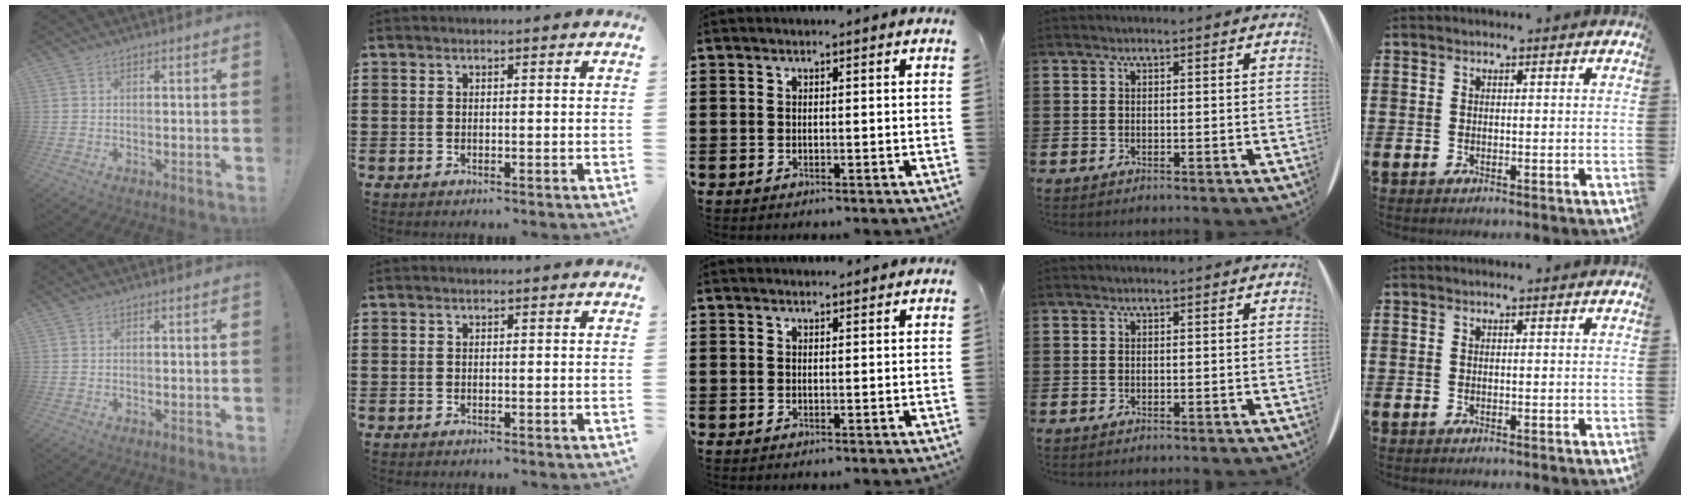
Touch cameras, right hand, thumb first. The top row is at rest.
{"middle": {"total": 0.8, "force": [0.8, 0.0, 0.0], "torque": [0.006, -0.006, 0.014]}}